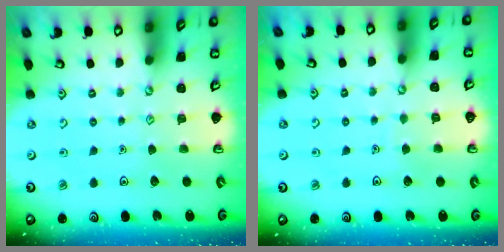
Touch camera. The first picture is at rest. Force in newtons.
{"total": 2.8, "press": 2.8, "slide": 0.1}